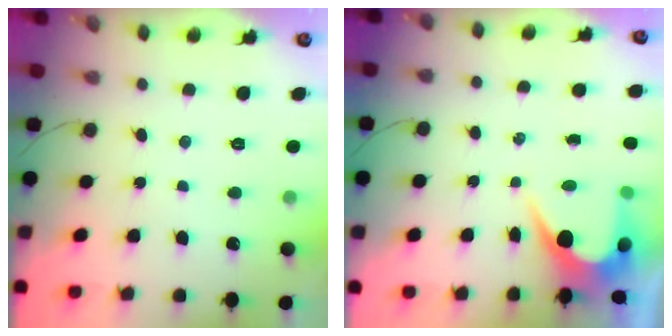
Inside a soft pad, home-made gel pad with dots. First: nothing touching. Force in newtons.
{"total": 6.1, "press": 6.1, "slide": 0.3}